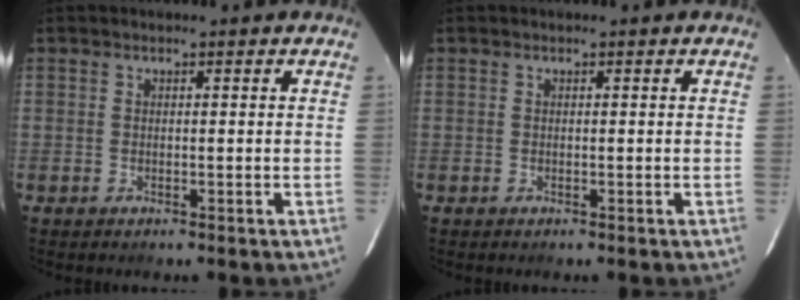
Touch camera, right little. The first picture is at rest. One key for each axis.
{"total": 0.0}